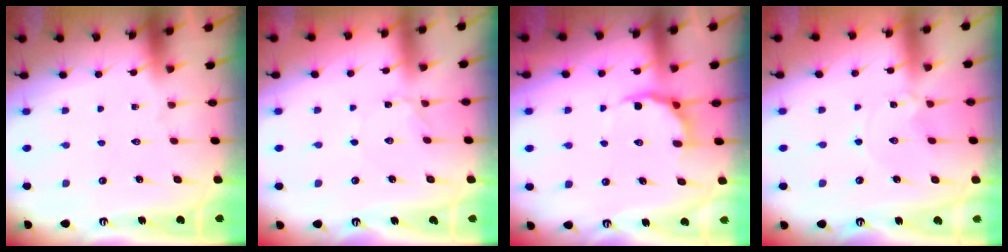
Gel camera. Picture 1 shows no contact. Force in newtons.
{"total": 1.6, "press": 1.6, "slide": 0.2}
{"total": 6.9, "press": 6.5, "slide": 2.3}
{"total": 1.0, "press": 1.0, "slide": 0.2}